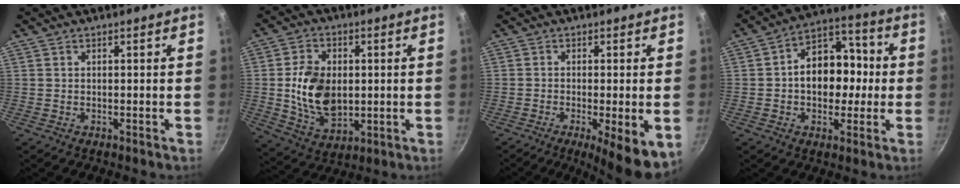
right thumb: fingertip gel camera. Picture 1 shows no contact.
{"total": 12.9, "force": [0.1, 9.2, 9.0], "torque": [-0.133, -0.005, 0.009]}
{"total": 9.5, "force": [-3.1, 2.2, 8.7], "torque": [-0.126, -0.004, -0.041]}
{"total": 14.3, "force": [-0.2, 10.6, 9.7], "torque": [-0.093, 0.036, -0.017]}